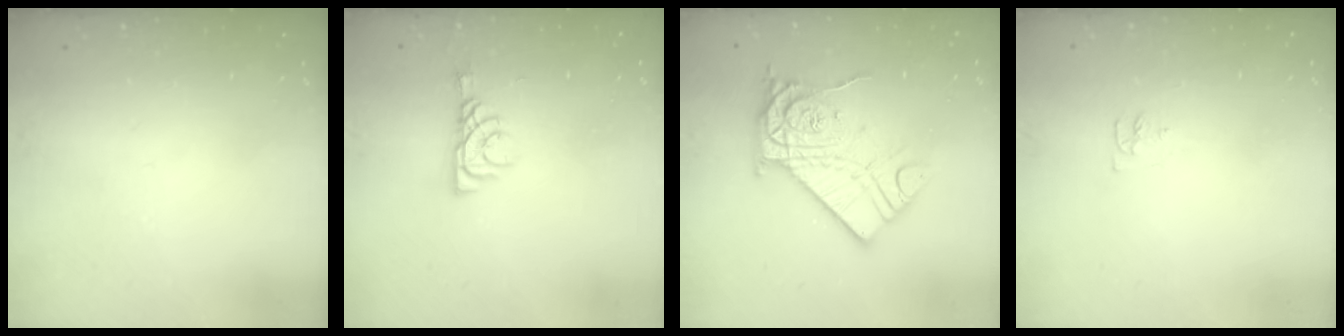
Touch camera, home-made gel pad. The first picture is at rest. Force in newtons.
{"total": 6.0, "press": 6.0, "slide": 0.7}
{"total": 16.8, "press": 16.8, "slide": 0.6}
{"total": 4.0, "press": 3.9, "slide": 0.4}